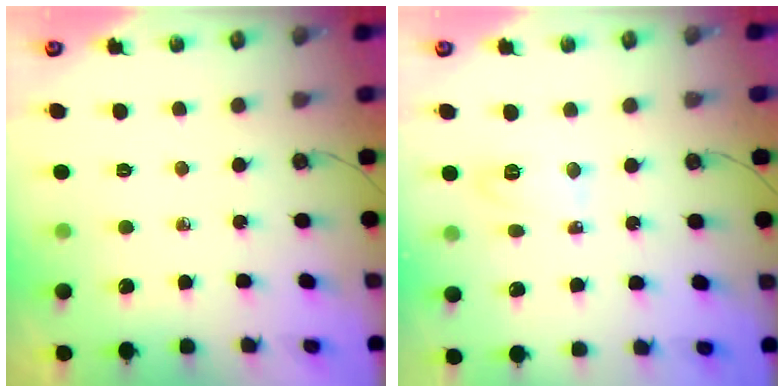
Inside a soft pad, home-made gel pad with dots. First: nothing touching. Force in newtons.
{"total": 5.1, "press": 5.1, "slide": 0.8}